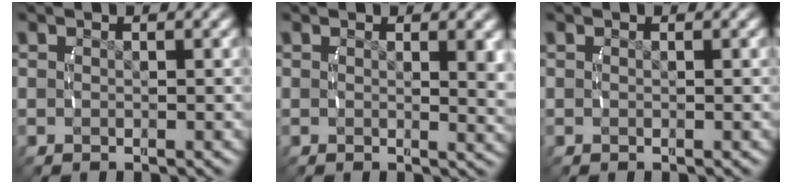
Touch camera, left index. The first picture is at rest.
{"total": 2.0, "force": [0.8, 0.2, 1.8], "torque": [-0.023, -0.012, 0.014]}
{"total": 0.0}